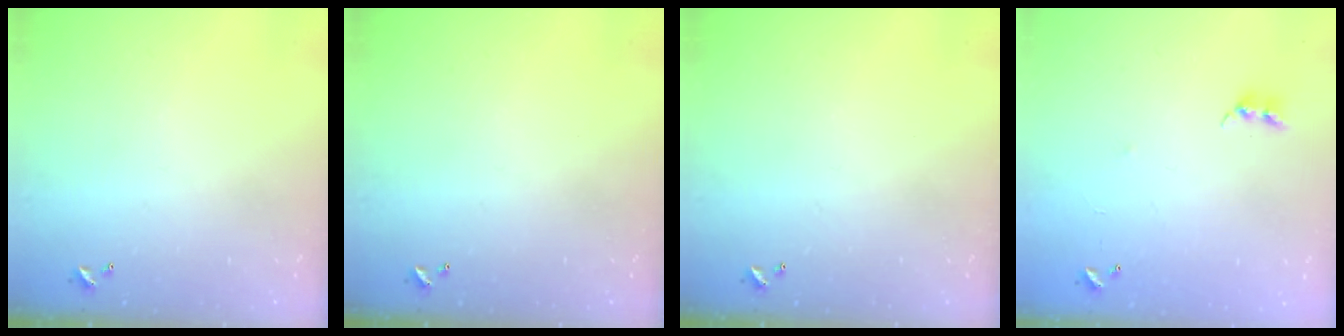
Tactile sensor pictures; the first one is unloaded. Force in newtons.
{"total": 0.0}
{"total": 0.0}
{"total": 7.4, "press": 7.4, "slide": 0.5}